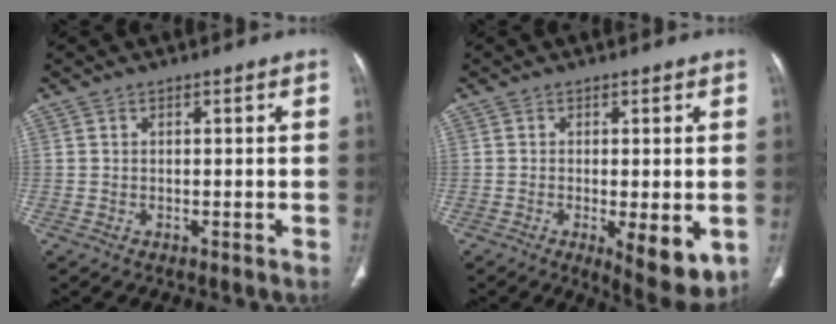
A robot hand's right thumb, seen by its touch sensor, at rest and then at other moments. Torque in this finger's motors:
{"motor_torque": [1.05, 1.30, -0.06, 0.09, 0.29]}